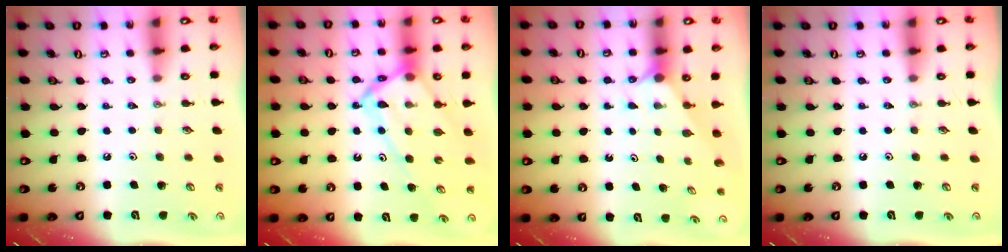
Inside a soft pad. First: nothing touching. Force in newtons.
{"total": 13.2, "press": 13.1, "slide": 1.5}
{"total": 1.9, "press": 1.9, "slide": 0.3}
{"total": 0.0}